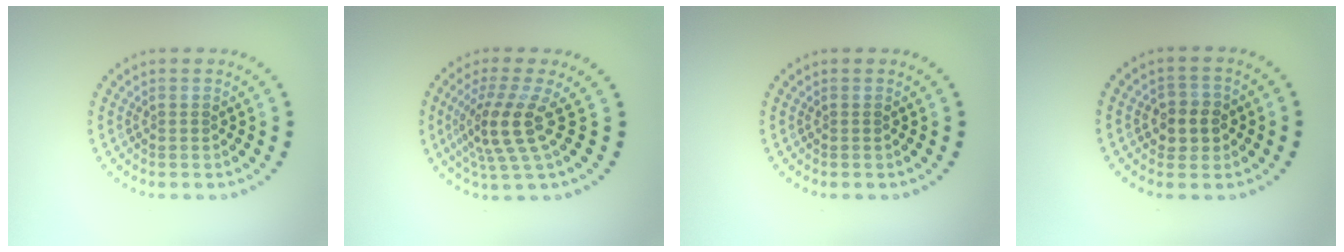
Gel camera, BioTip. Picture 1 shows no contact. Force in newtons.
{"total": 4.3, "press": 3.1, "slide": 3.0}
{"total": 0.0}
{"total": 2.6, "press": 2.6, "slide": 0.7}